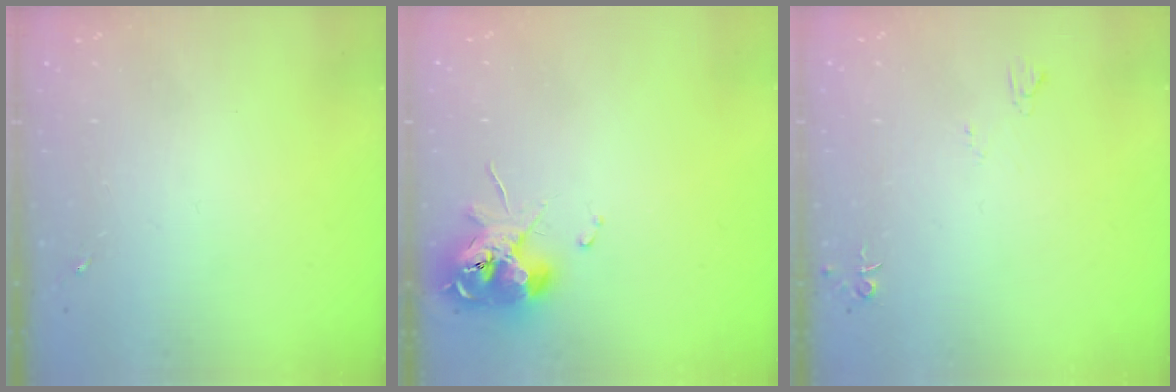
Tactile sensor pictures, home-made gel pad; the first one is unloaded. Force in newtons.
{"total": 11.3, "press": 11.2, "slide": 1.4}
{"total": 4.6, "press": 4.6, "slide": 0.7}